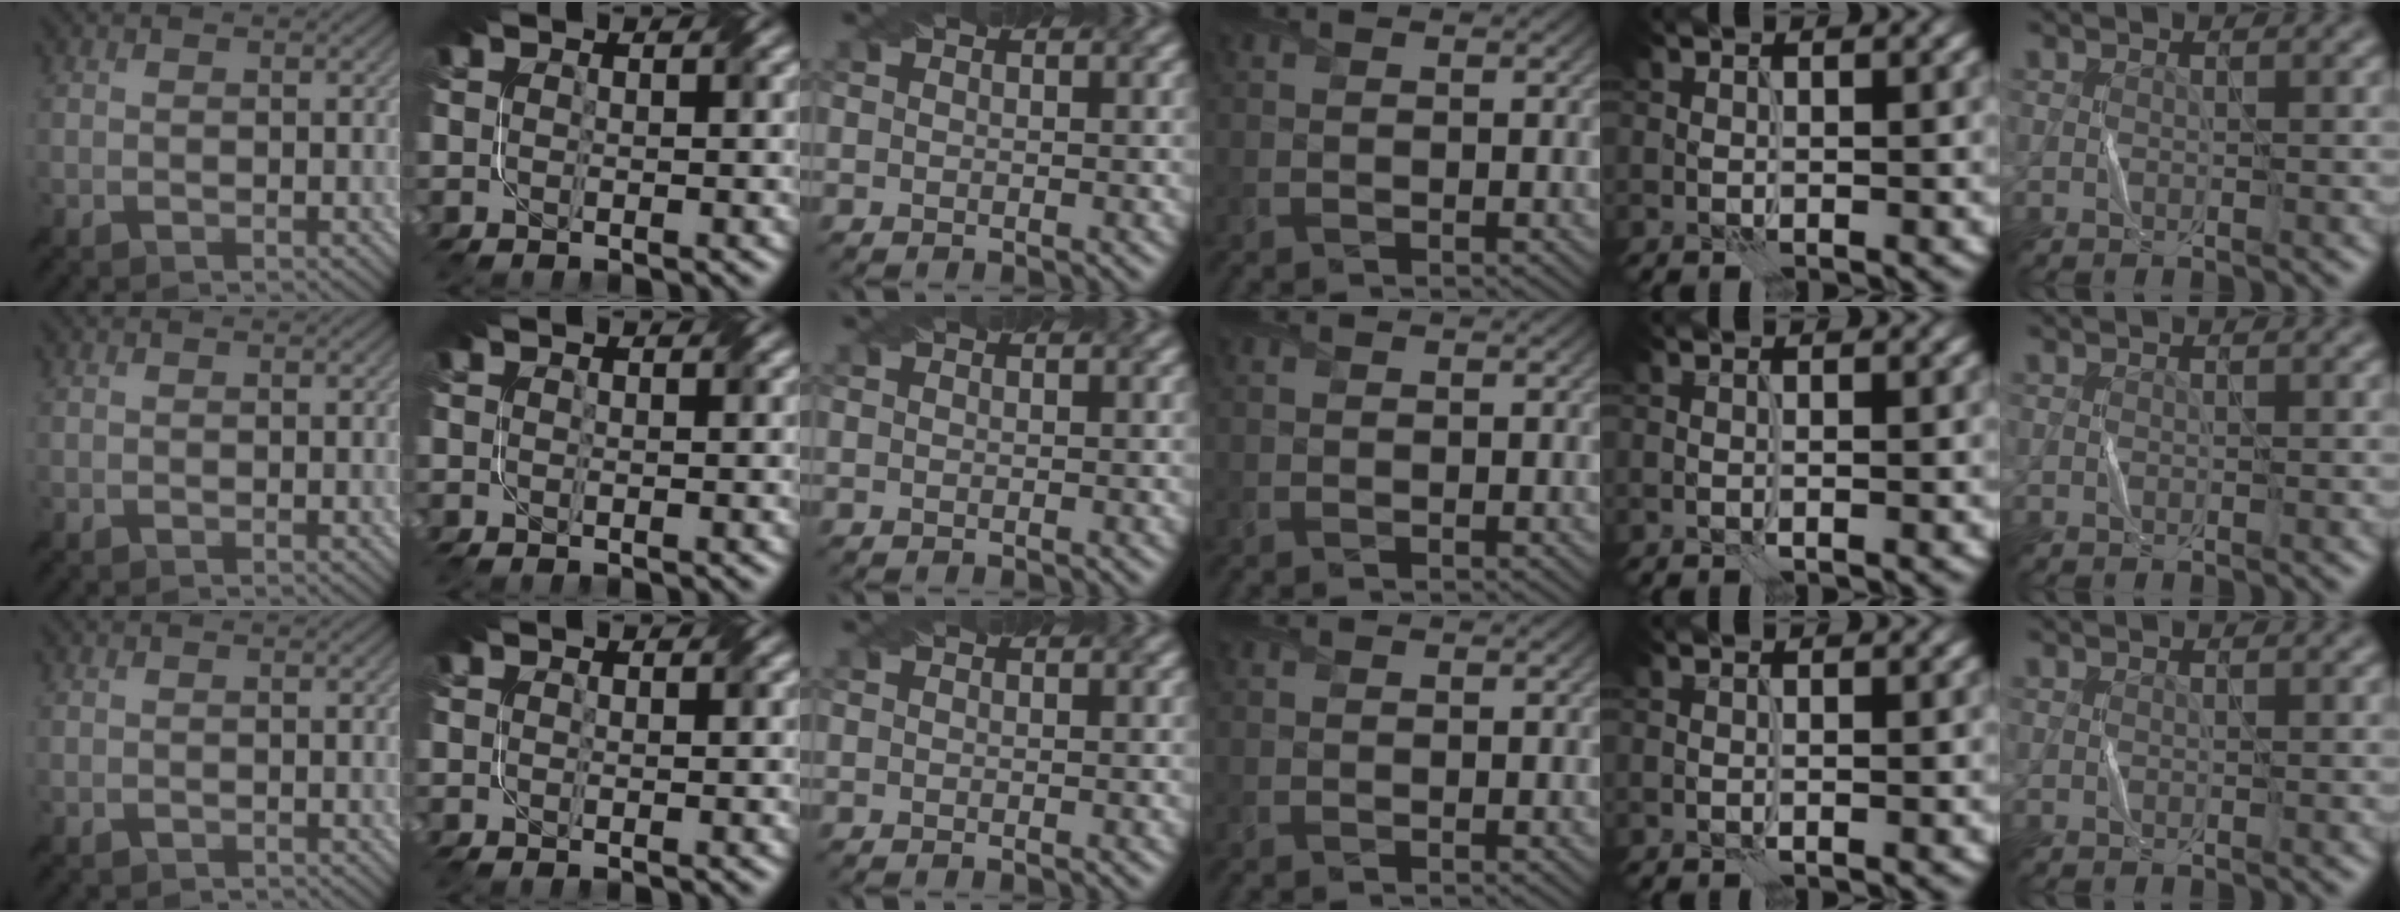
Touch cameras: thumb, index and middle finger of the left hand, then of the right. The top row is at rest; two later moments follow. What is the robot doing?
{"motion": "fold", "object": "bubble wrap"}